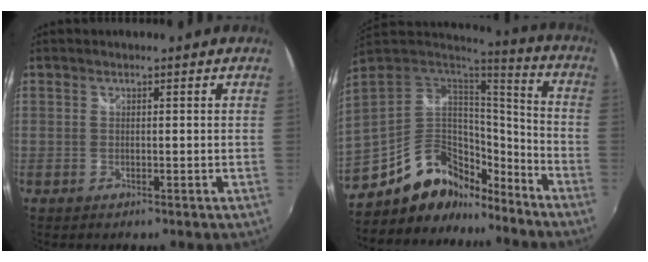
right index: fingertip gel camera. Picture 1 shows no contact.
{"total": 22.1, "force": [-13.8, 13.6, 10.6], "torque": [-0.239, 0.038, -0.211]}